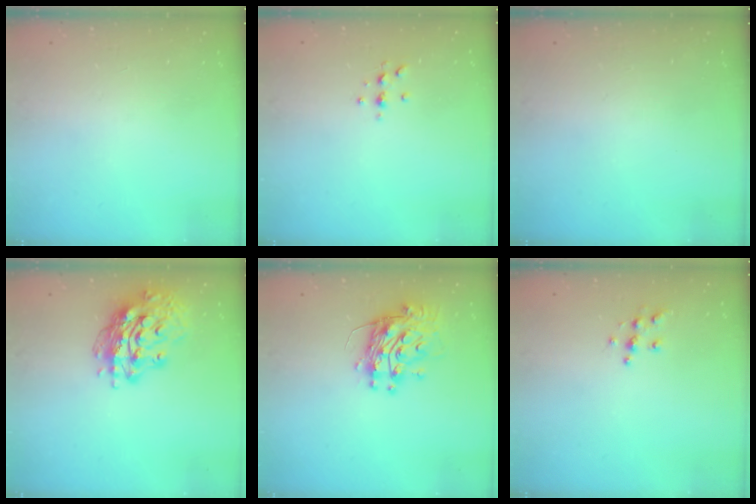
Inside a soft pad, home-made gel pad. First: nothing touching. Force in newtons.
{"total": 3.8, "press": 3.7, "slide": 0.4}
{"total": 0.0}
{"total": 15.9, "press": 15.9, "slide": 1.5}
{"total": 12.9, "press": 12.9, "slide": 1.1}
{"total": 5.3, "press": 5.2, "slide": 0.2}